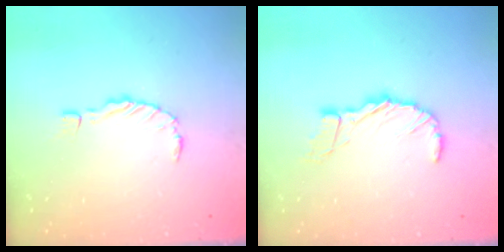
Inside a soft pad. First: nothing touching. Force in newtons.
{"total": 9.9, "press": 9.9, "slide": 1.1}